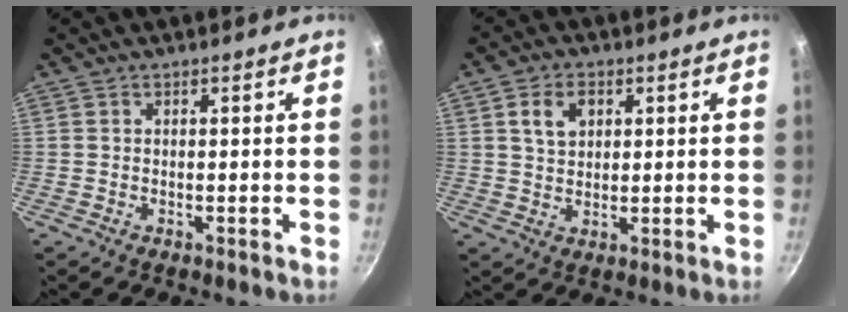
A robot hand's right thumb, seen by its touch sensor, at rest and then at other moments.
{"total": 5.9, "force": [2.1, 4.1, 3.6], "torque": [-0.050, -0.002, 0.037]}